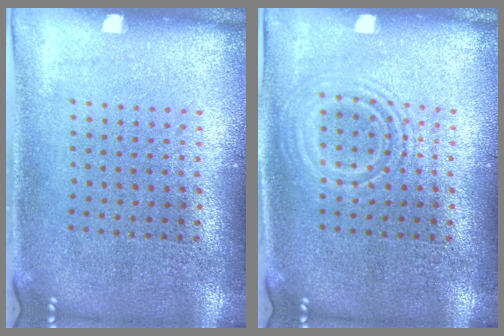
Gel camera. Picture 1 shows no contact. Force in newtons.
{"total": 2.4, "press": 2.4, "slide": 0.4}